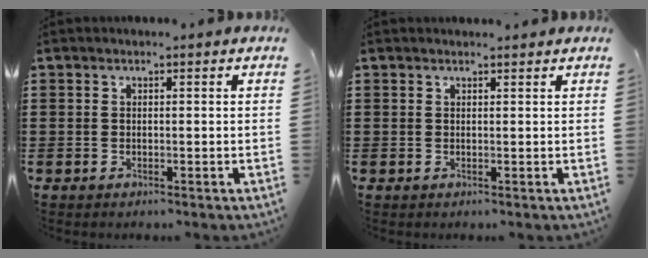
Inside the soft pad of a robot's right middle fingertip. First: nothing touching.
{"total": 0.5, "force": [0.5, 0.0, 0.0], "torque": [-0.002, -0.002, 0.011]}